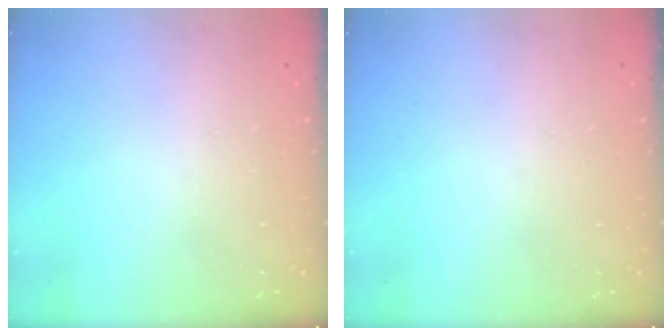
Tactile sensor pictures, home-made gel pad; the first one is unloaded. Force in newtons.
{"total": 0.0}